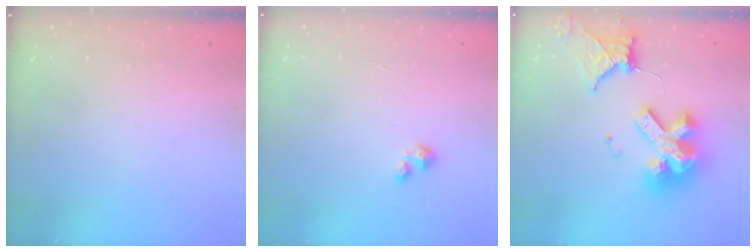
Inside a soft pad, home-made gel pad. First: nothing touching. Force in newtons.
{"total": 2.0, "press": 2.0, "slide": 0.2}
{"total": 17.1, "press": 17.0, "slide": 2.0}